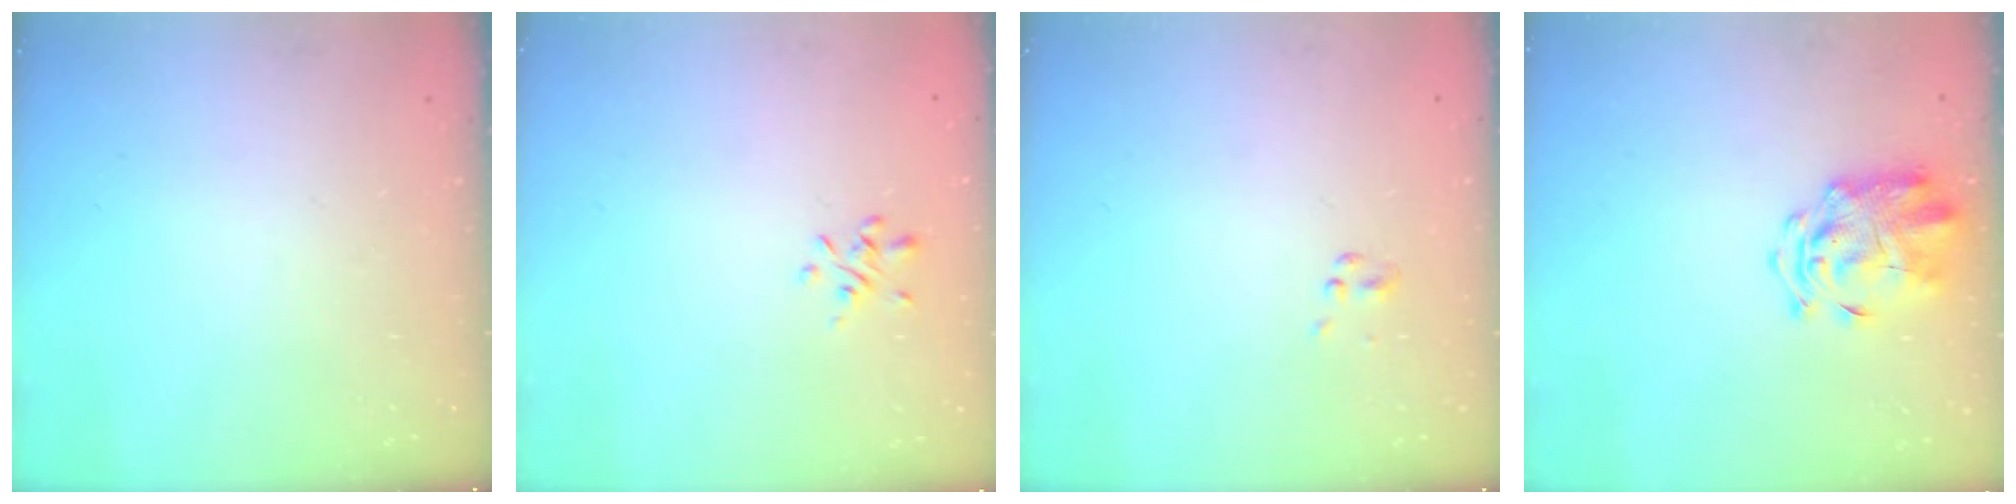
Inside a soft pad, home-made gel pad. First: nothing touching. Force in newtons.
{"total": 1.0, "press": 0.8, "slide": 0.5}
{"total": 0.5, "press": 0.5, "slide": 0.1}
{"total": 3.1, "press": 3.0, "slide": 1.0}